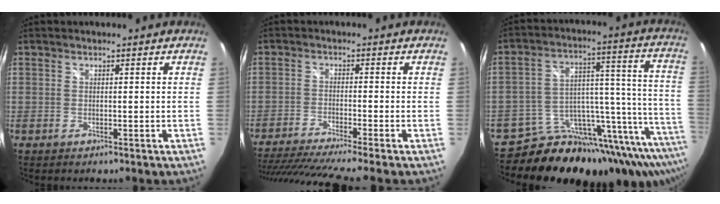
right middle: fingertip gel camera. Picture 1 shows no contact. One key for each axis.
{"total": 13.5, "fx": -11.3, "fy": -0.8, "fz": 7.3, "tx": -0.151, "ty": -0.040, "tz": -0.183}
{"total": 26.2, "fx": -20.2, "fy": 10.0, "fz": 13.3, "tx": -0.157, "ty": 0.000, "tz": -0.291}